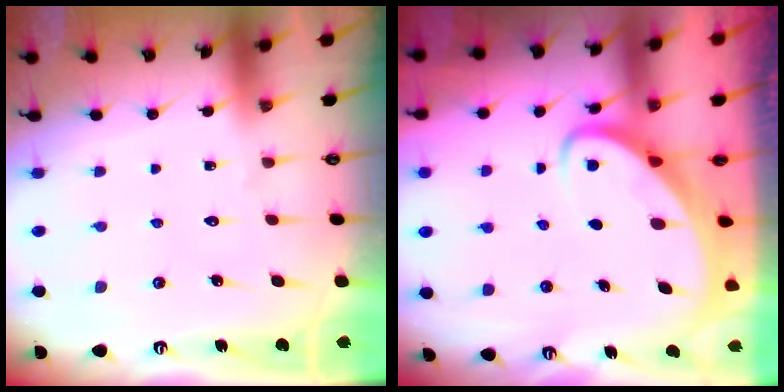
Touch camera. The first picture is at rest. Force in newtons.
{"total": 3.2, "press": 3.1, "slide": 0.4}